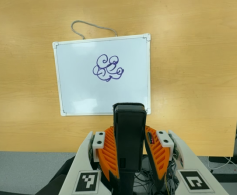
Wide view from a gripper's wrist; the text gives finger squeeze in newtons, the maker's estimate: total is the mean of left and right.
{"total": 5.9, "left": 3.8, "right": 7.9}